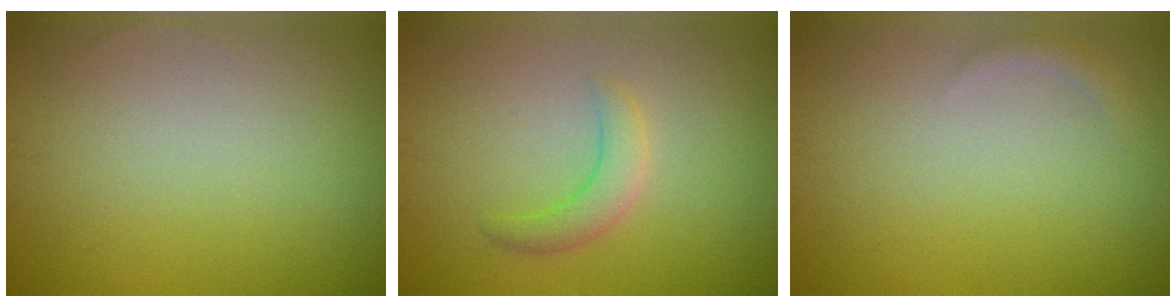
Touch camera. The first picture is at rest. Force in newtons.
{"total": 2.3, "press": 2.2, "slide": 0.2}
{"total": 0.9, "press": 0.9, "slide": 0.1}